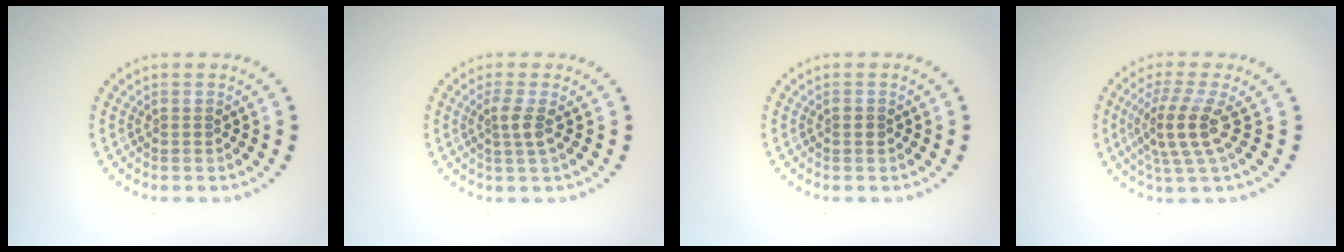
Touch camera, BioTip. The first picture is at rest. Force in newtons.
{"total": 1.8, "press": 1.3, "slide": 1.2}
{"total": 0.7, "press": 0.7, "slide": 0.1}
{"total": 3.7, "press": 2.8, "slide": 2.4}